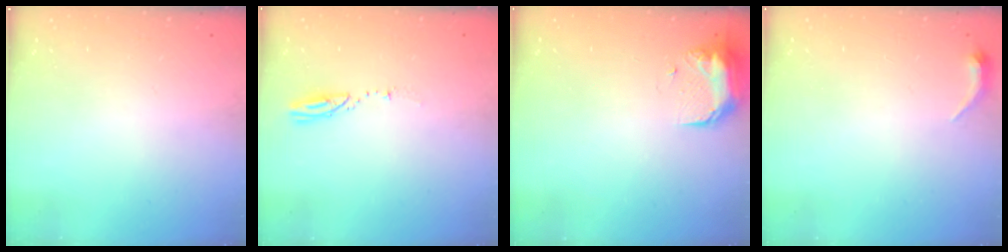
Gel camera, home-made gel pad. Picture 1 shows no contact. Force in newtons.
{"total": 3.1, "press": 3.1, "slide": 0.3}
{"total": 11.2, "press": 9.8, "slide": 5.5}
{"total": 3.5, "press": 3.4, "slide": 0.7}